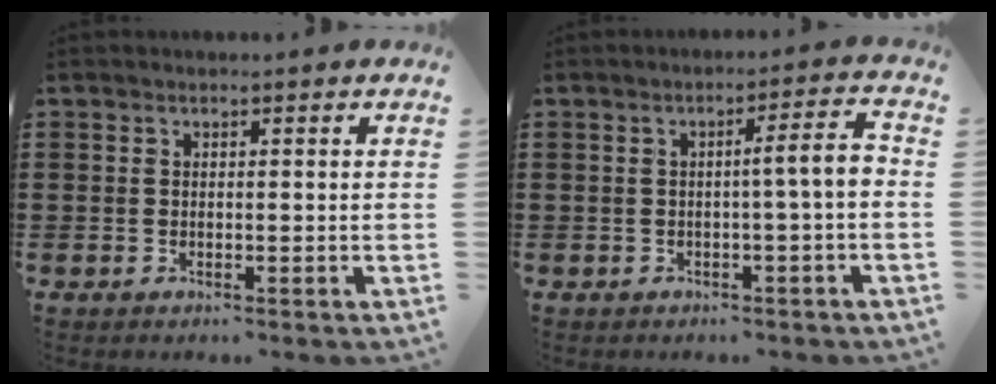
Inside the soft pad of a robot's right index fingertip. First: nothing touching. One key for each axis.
{"total": 4.6, "fx": -0.4, "fy": 0.1, "fz": 4.6, "tx": -0.083, "ty": -0.001, "tz": -0.012}